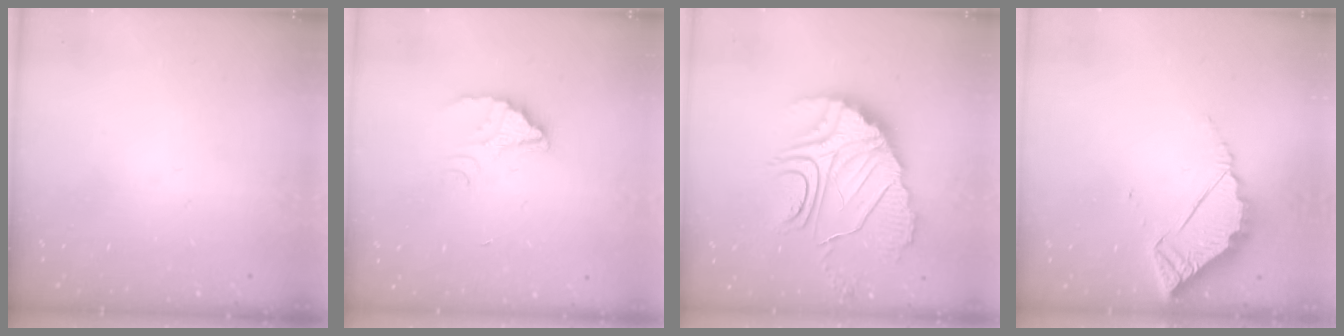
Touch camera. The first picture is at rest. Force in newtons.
{"total": 2.6, "press": 2.6, "slide": 0.1}
{"total": 19.6, "press": 19.5, "slide": 1.6}
{"total": 6.0, "press": 6.0, "slide": 0.3}